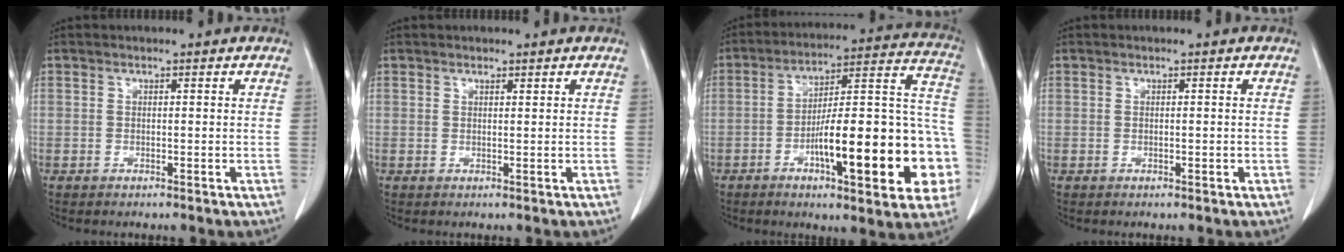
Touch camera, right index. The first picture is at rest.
{"total": 0.9, "force": [0.6, 0.4, 0.4], "torque": [-0.011, 0.001, 0.012]}
{"total": 24.2, "force": [-7.1, 4.9, 22.6], "torque": [-0.249, 0.026, -0.094]}
{"total": 1.0, "force": [-0.2, 0.4, 0.8], "torque": [-0.026, 0.003, 0.001]}